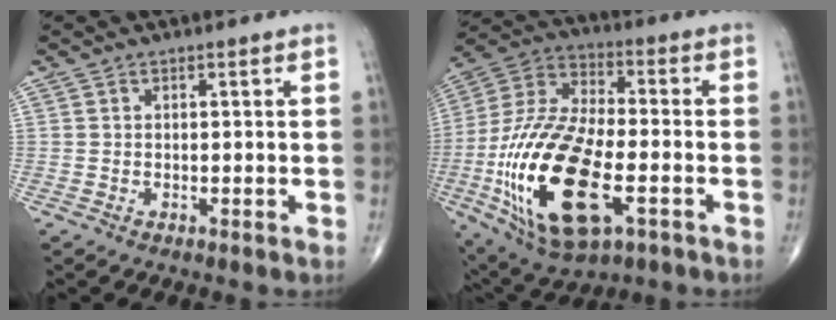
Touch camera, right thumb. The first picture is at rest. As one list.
[{"total": 26.3, "force": [-7.4, 12.0, 22.2], "torque": [-0.478, 0.003, -0.119]}]